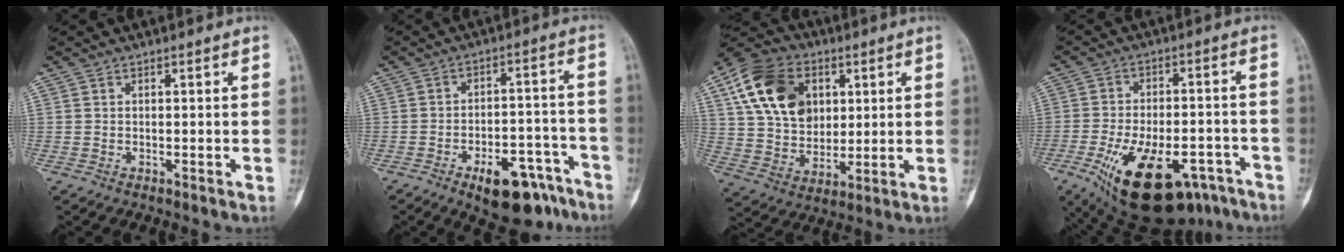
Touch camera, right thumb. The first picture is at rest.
{"total": 14.2, "force": [-9.0, 6.5, 8.9], "torque": [-0.093, 0.066, -0.124]}
{"total": 17.8, "force": [5.8, 13.0, 10.6], "torque": [-0.175, -0.007, 0.104]}
{"total": 22.4, "force": [-11.9, 11.0, 15.6], "torque": [-0.243, 0.035, -0.169]}